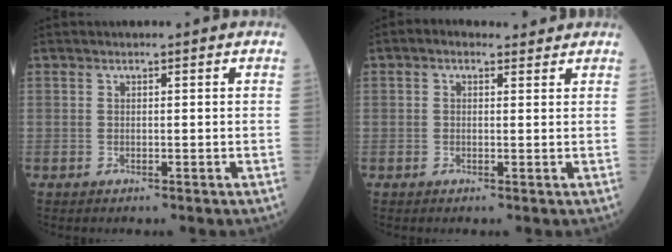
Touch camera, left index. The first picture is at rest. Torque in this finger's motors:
{"motor_torque": [0.37, -0.30, -0.05, 0.03]}